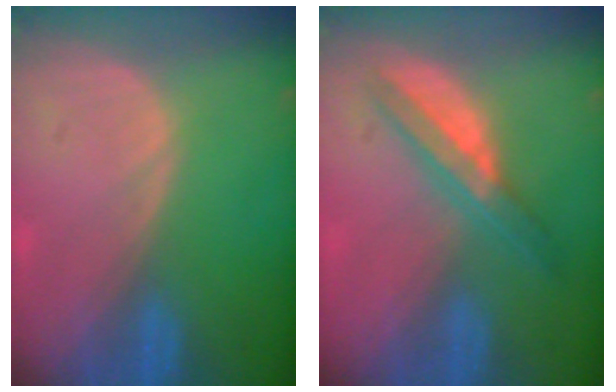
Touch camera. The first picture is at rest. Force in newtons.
{"total": 5.7, "press": 5.3, "slide": 1.9}